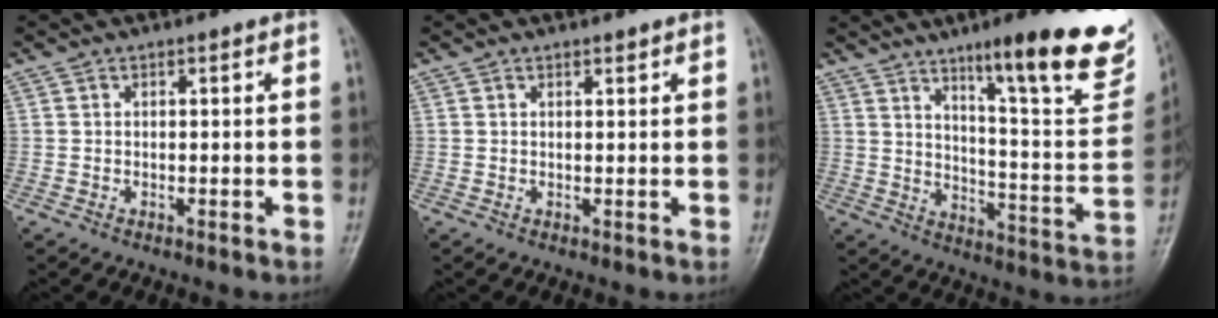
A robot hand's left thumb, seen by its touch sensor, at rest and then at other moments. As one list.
[{"total": 0.7, "force": [0.7, 0.2, 0.3], "torque": [-0.006, -0.006, 0.010]}, {"total": 23.3, "force": [14.8, 4.1, 17.6], "torque": [-0.208, -0.072, 0.215]}]